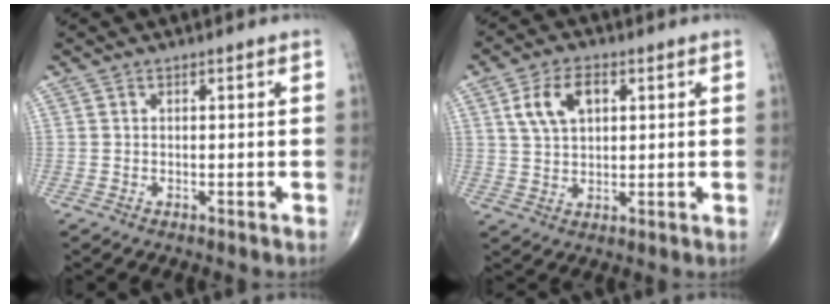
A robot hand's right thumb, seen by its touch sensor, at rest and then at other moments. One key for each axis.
{"total": 7.8, "fx": 2.6, "fy": 4.6, "fz": 5.6, "tx": -0.098, "ty": 0.001, "tz": 0.050}